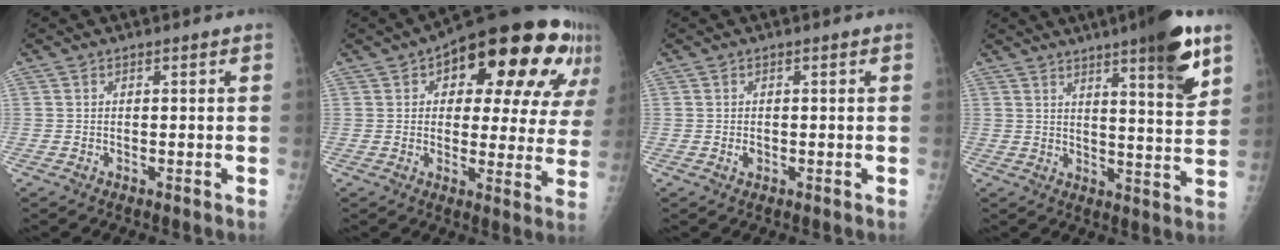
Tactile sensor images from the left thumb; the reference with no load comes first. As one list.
[{"total": 24.0, "force": [11.0, 10.9, 18.3], "torque": [-0.201, 0.008, 0.148]}, {"total": 1.1, "force": [-0.2, 0.8, 0.7], "torque": [-0.007, -0.001, -0.002]}, {"total": 13.2, "force": [7.6, 2.1, 10.6], "torque": [-0.134, -0.040, 0.104]}]